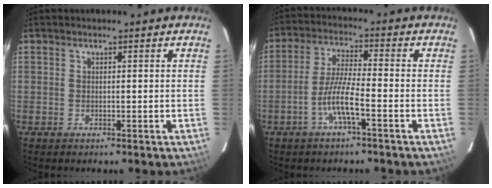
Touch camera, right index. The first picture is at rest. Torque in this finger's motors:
{"motor_torque": [1.35, -0.59, 0.72, 0.17]}